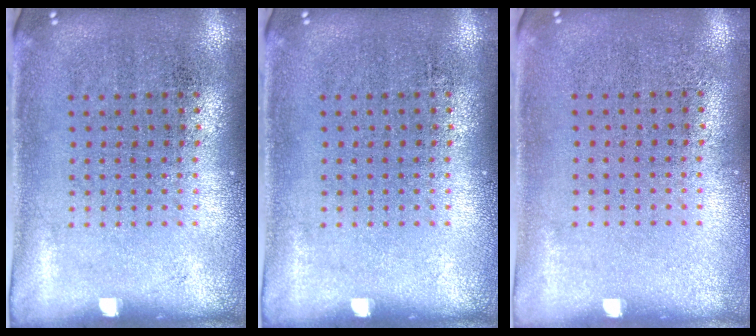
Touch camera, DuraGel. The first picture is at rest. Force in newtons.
{"total": 0.0}
{"total": 0.0}